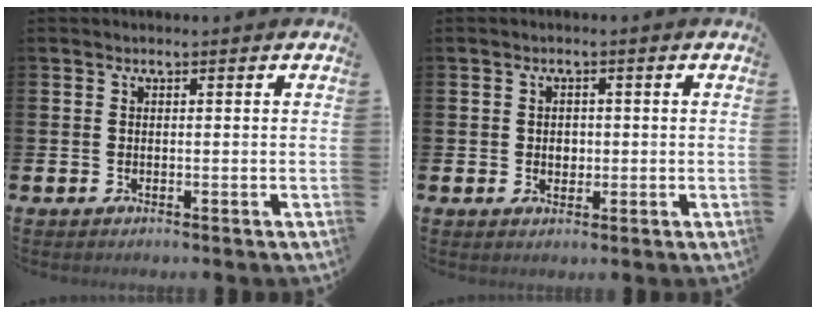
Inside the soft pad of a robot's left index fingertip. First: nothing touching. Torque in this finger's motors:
{"motor_torque": [0.09, 0.05, 0.02, 0.03]}